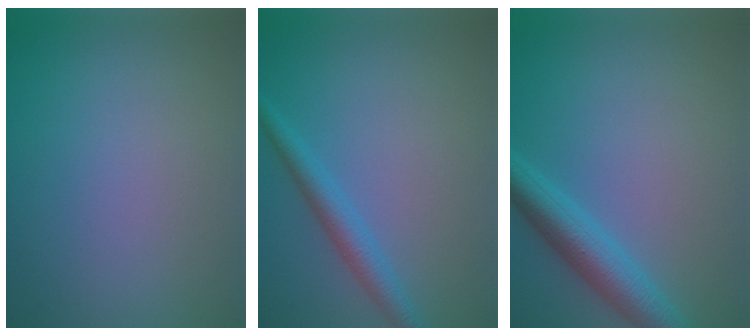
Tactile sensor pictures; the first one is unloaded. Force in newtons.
{"total": 2.9, "press": 2.9, "slide": 0.1}
{"total": 4.8, "press": 4.8, "slide": 0.1}